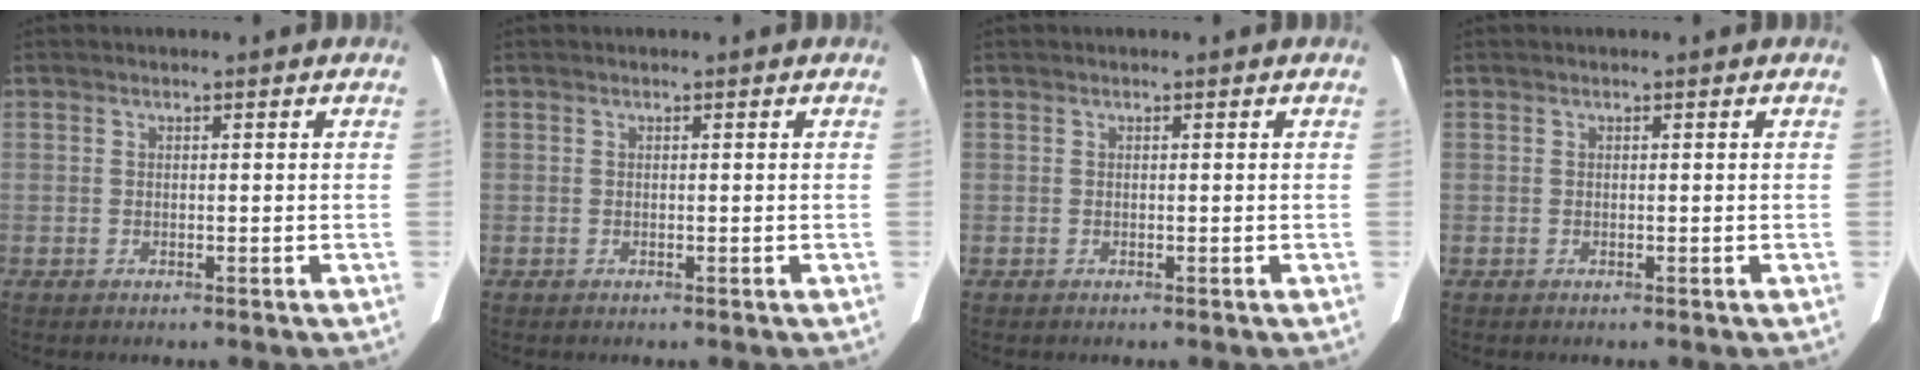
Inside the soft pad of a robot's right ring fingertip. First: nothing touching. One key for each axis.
{"total": 0.0}
{"total": 0.0}
{"total": 0.0}